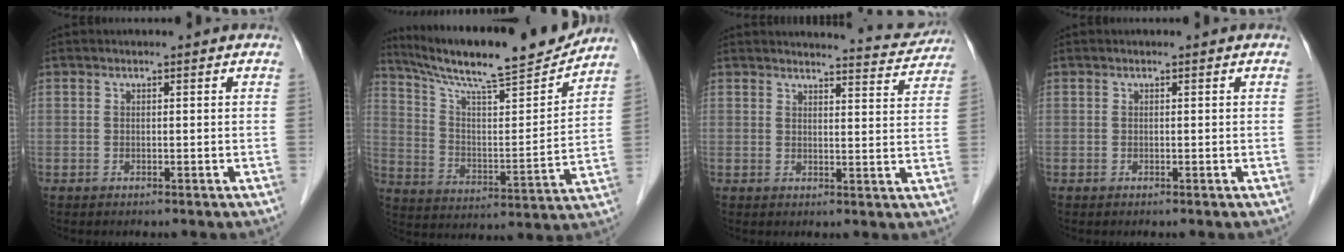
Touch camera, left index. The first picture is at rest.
{"total": 19.6, "force": [17.8, 0.6, 8.3], "torque": [-0.147, -0.018, 0.281]}
{"total": 7.2, "force": [7.1, 0.3, 0.2], "torque": [0.000, -0.017, 0.070]}
{"total": 0.0}